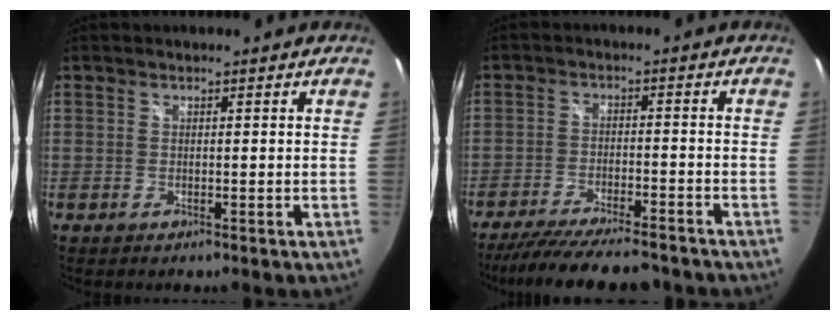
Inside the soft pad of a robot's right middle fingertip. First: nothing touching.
{"total": 15.9, "force": [-13.7, 2.9, 7.5], "torque": [-0.151, -0.026, -0.209]}